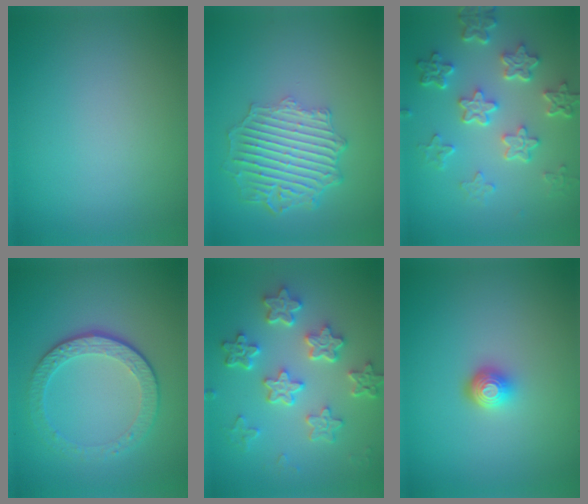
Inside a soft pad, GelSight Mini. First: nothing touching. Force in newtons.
{"total": 6.0, "press": 4.6, "slide": 3.9}
{"total": 5.7, "press": 4.2, "slide": 3.8}
{"total": 4.5, "press": 3.2, "slide": 3.1}
{"total": 5.8, "press": 4.6, "slide": 3.6}
{"total": 2.1, "press": 1.5, "slide": 1.5}